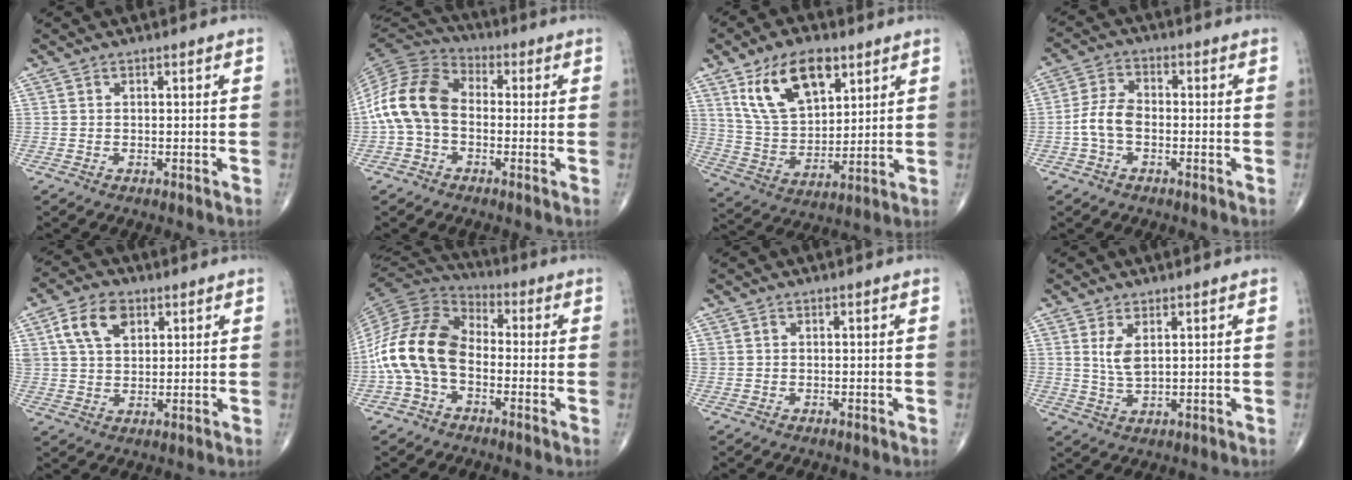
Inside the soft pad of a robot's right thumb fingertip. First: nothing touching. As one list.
[{"total": 13.1, "force": [-1.2, 9.0, 9.5], "torque": [-0.189, 0.034, -0.036]}, {"total": 15.7, "force": [8.0, 8.5, 10.6], "torque": [-0.161, -0.028, 0.158]}, {"total": 5.9, "force": [-1.5, 3.7, 4.4], "torque": [-0.089, 0.021, -0.037]}, {"total": 8.8, "force": [3.7, 5.7, 5.7], "torque": [-0.093, -0.004, 0.068]}, {"total": 15.8, "force": [-2.8, 10.5, 11.5], "torque": [-0.228, 0.042, -0.064]}, {"total": 0.9, "force": [0.3, 0.8, 0.3], "torque": [0.002, 0.001, 0.004]}, {"total": 4.0, "force": [1.4, 1.7, 3.4], "torque": [-0.063, -0.012, 0.035]}]